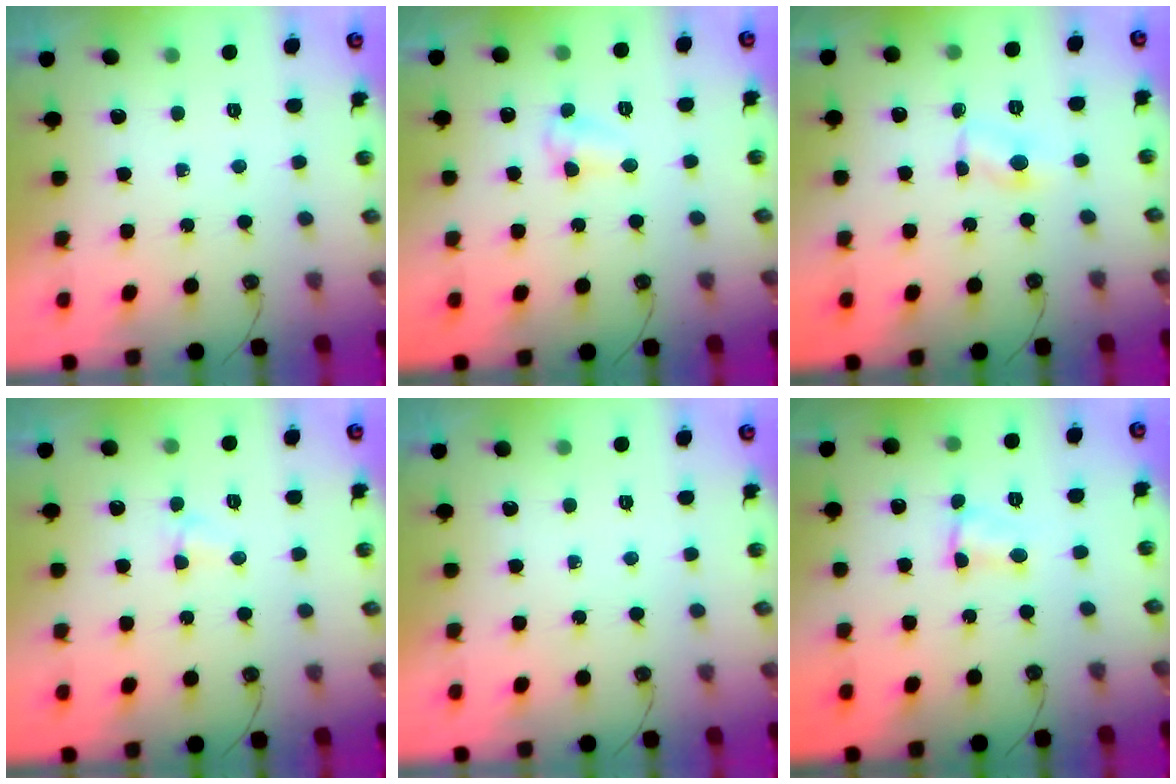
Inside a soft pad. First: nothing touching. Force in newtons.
{"total": 5.9, "press": 5.9, "slide": 0.6}
{"total": 3.8, "press": 3.8, "slide": 0.3}
{"total": 3.8, "press": 3.8, "slide": 0.5}
{"total": 0.0}
{"total": 2.6, "press": 2.6, "slide": 0.4}